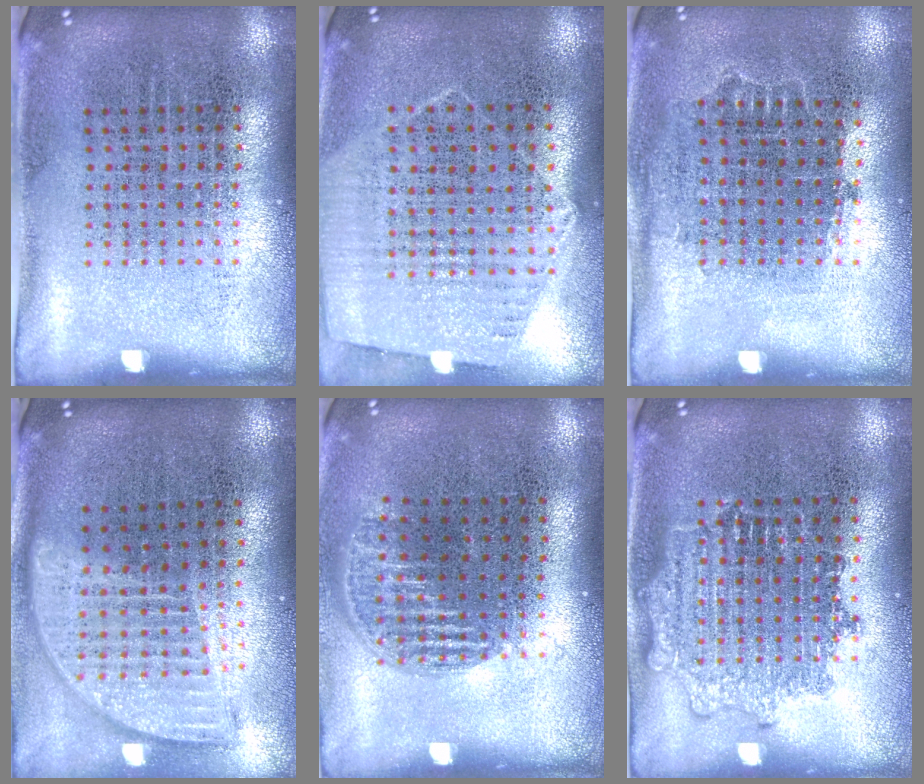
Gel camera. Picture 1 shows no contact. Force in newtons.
{"total": 1.2, "press": 1.1, "slide": 0.4}
{"total": 0.8, "press": 0.7, "slide": 0.3}
{"total": 1.9, "press": 1.5, "slide": 1.1}
{"total": 1.2, "press": 1.1, "slide": 0.5}
{"total": 2.4, "press": 2.4, "slide": 0.3}